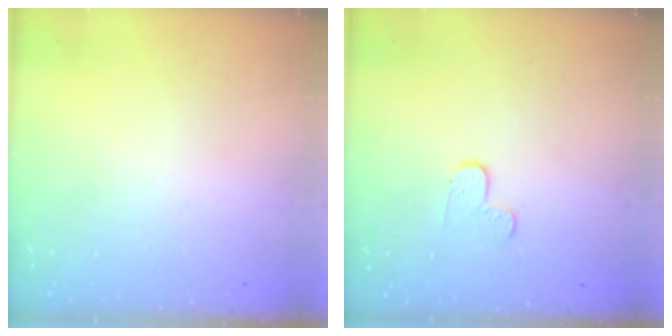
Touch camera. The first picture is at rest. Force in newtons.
{"total": 3.6, "press": 3.6, "slide": 0.4}